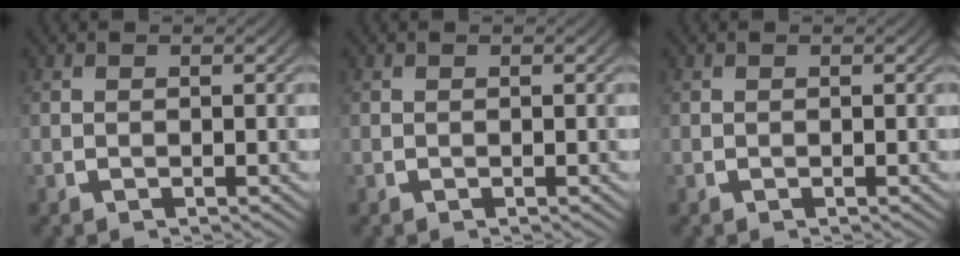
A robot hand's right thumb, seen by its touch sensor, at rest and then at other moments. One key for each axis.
{"total": 0.0}
{"total": 0.0}